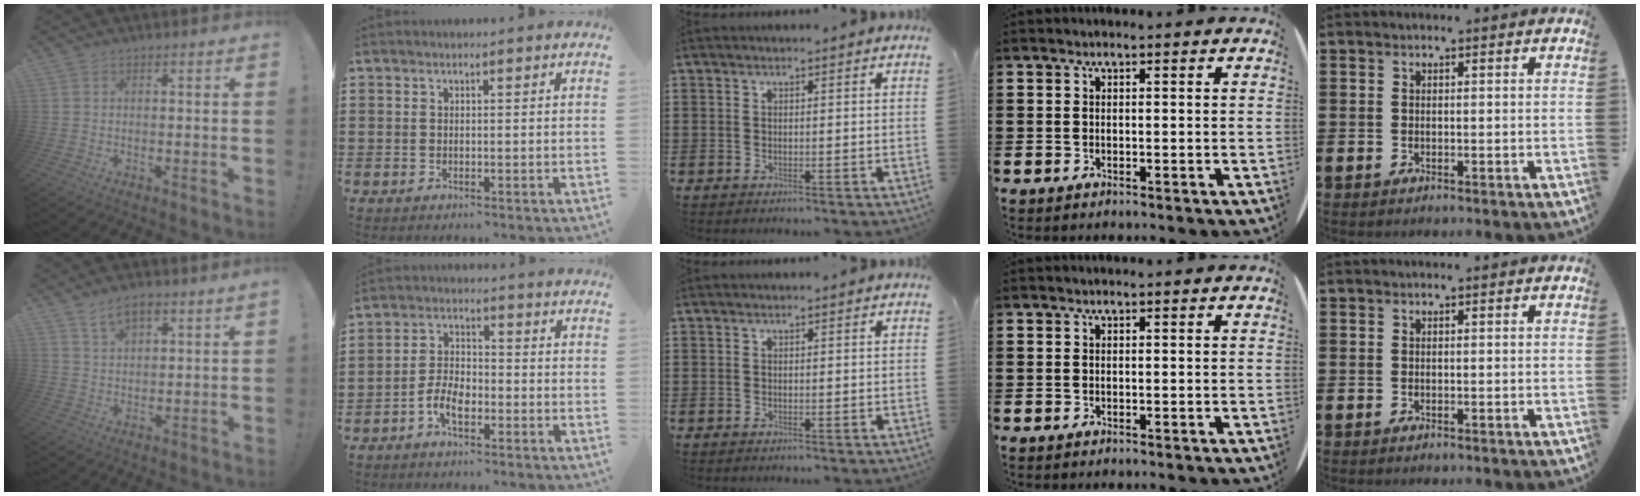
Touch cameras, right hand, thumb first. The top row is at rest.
{"thumb": {"total": 5.7, "force": [3.9, 1.9, 3.7], "torque": [-0.058, -0.015, 0.070]}, "index": {"total": 5.0, "force": [-2.6, 2.6, 3.5], "torque": [-0.090, 0.002, -0.056]}}